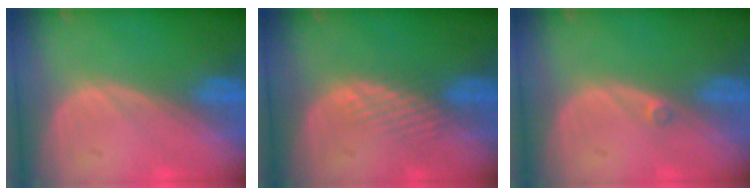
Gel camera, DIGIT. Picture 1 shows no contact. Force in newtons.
{"total": 2.2, "press": 2.2, "slide": 0.2}
{"total": 0.8, "press": 0.6, "slide": 0.4}